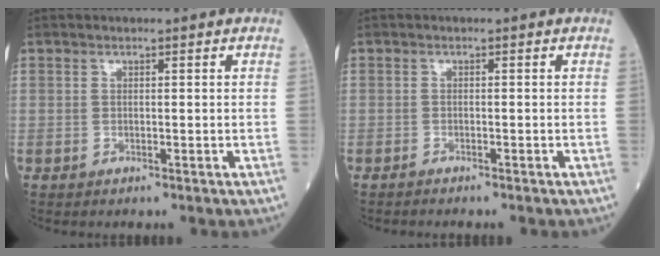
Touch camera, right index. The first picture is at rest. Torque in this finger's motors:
{"motor_torque": [0.01, 0.01, -0.02, -0.01]}